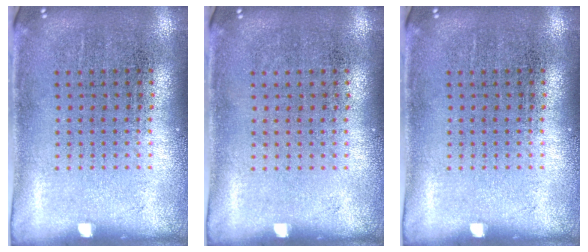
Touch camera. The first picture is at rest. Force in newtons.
{"total": 0.0}
{"total": 0.0}